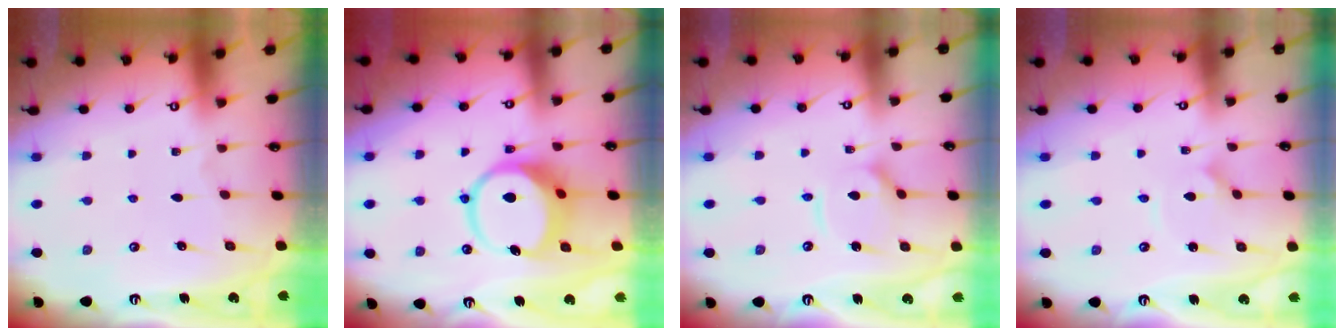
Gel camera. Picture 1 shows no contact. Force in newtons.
{"total": 9.4, "press": 9.3, "slide": 1.3}
{"total": 8.9, "press": 8.9, "slide": 0.9}
{"total": 3.5, "press": 3.5, "slide": 0.3}